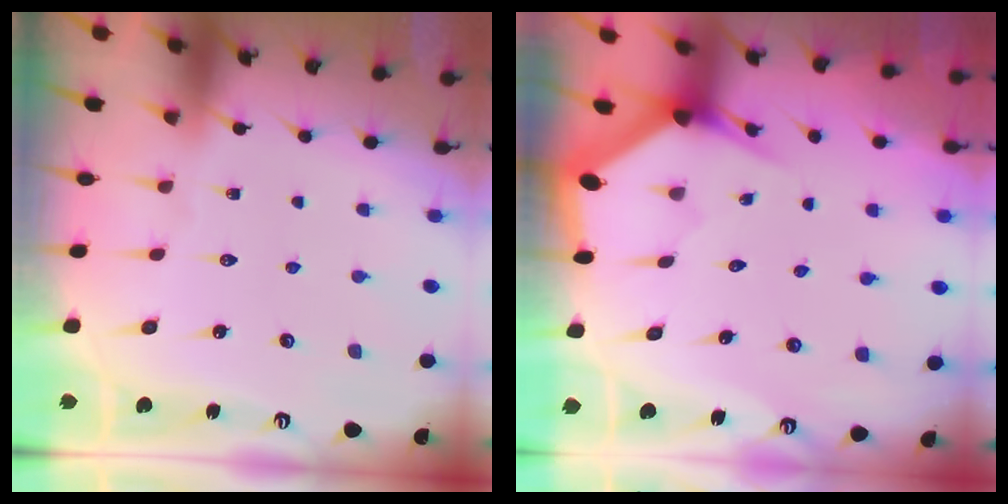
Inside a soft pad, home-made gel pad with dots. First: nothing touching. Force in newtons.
{"total": 3.0, "press": 3.0, "slide": 0.0}